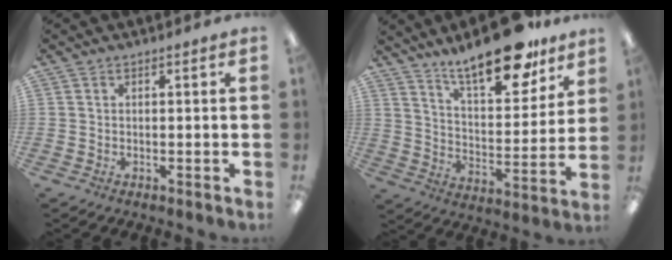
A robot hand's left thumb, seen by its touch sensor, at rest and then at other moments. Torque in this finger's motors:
{"motor_torque": [0.45, 0.36, 1.45, -1.32, 0.08]}